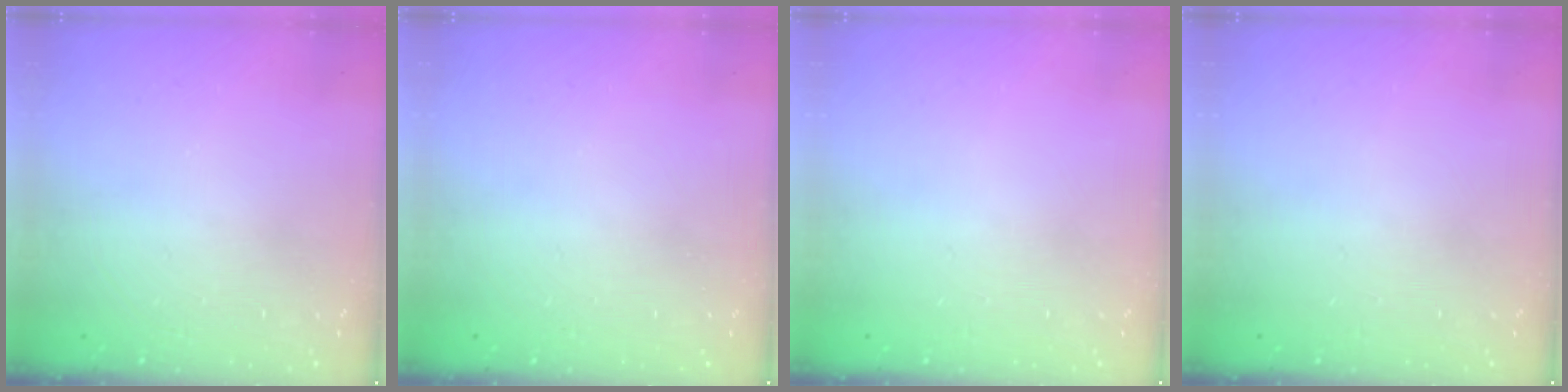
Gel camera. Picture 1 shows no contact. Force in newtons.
{"total": 0.0}
{"total": 0.0}
{"total": 0.0}